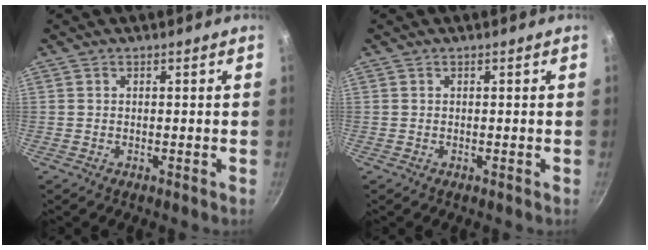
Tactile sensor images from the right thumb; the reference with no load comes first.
{"total": 0.0}